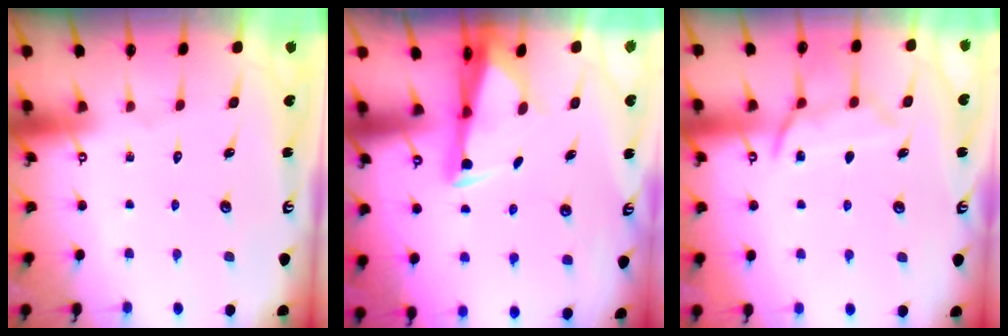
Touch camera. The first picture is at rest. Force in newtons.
{"total": 2.8, "press": 2.6, "slide": 1.0}
{"total": 11.5, "press": 11.5, "slide": 1.2}